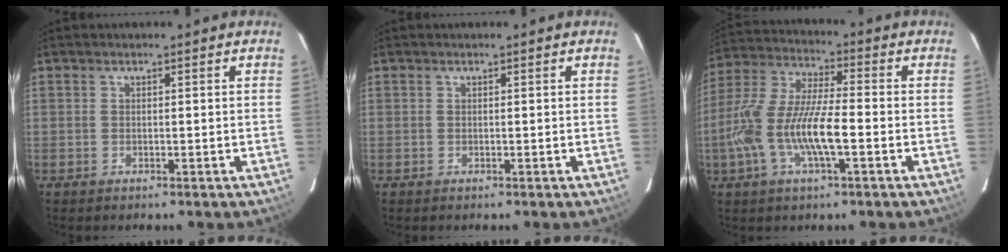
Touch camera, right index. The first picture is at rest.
{"total": 0.0}
{"total": 14.6, "force": [-4.0, 3.8, 13.5], "torque": [-0.282, -0.003, -0.080]}